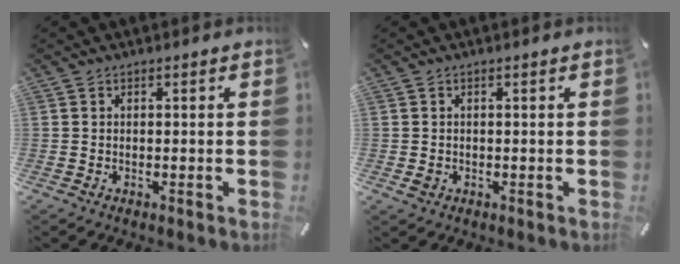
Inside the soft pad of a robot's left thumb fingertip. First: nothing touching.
{"total": 1.0, "force": [0.1, 0.9, 0.5], "torque": [-0.010, 0.003, 0.000]}